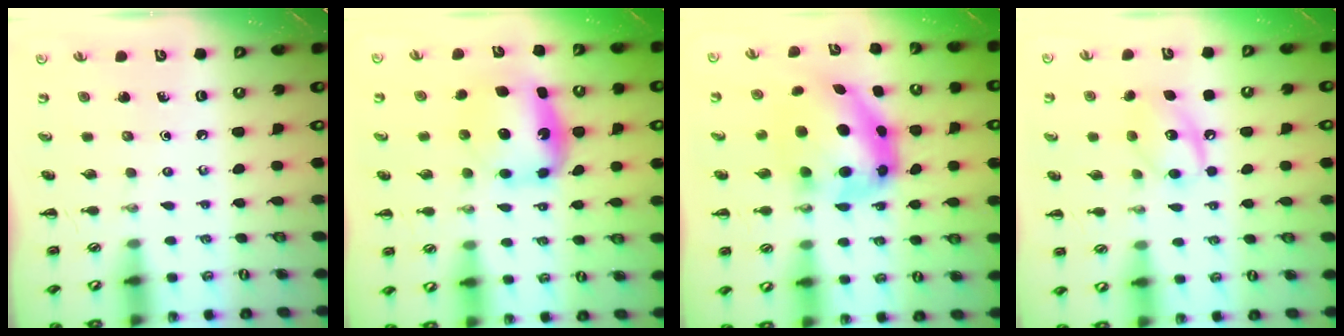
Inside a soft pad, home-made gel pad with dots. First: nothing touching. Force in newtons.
{"total": 6.0, "press": 6.0, "slide": 1.1}
{"total": 8.7, "press": 8.4, "slide": 2.0}
{"total": 10.4, "press": 10.4, "slide": 1.2}